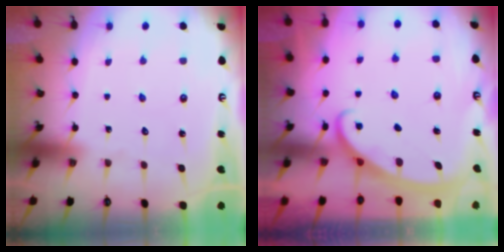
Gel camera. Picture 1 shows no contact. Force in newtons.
{"total": 2.8, "press": 2.8, "slide": 0.4}